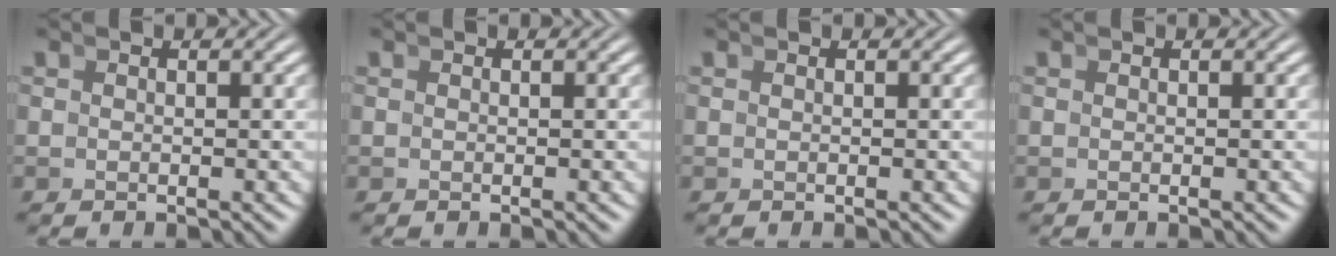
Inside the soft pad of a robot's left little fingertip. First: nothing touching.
{"total": 0.0}
{"total": 0.0}
{"total": 0.0}